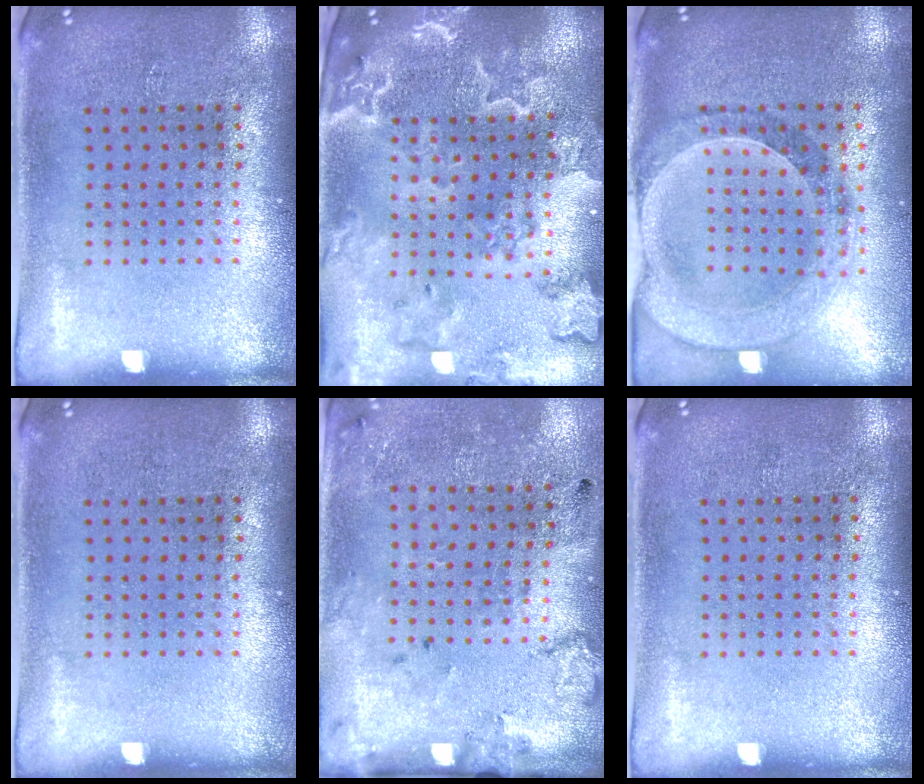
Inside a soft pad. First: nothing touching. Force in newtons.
{"total": 3.5, "press": 3.0, "slide": 1.7}
{"total": 1.5, "press": 1.5, "slide": 0.3}
{"total": 0.0}
{"total": 2.2, "press": 1.4, "slide": 1.7}
{"total": 0.0}